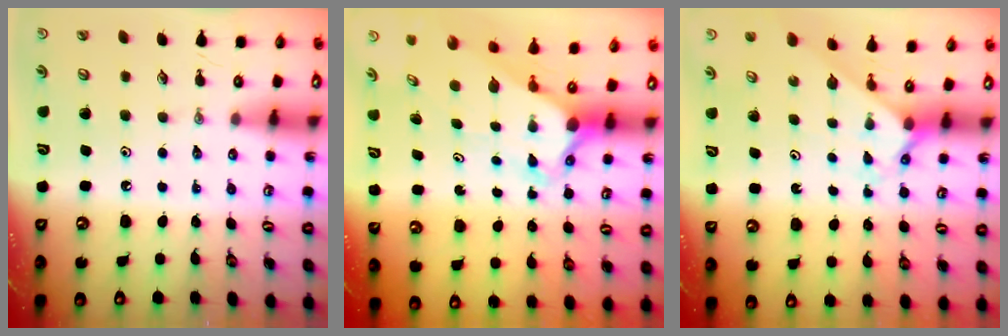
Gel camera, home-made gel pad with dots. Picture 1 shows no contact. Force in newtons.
{"total": 3.1, "press": 3.0, "slide": 0.3}
{"total": 2.1, "press": 2.1, "slide": 0.2}